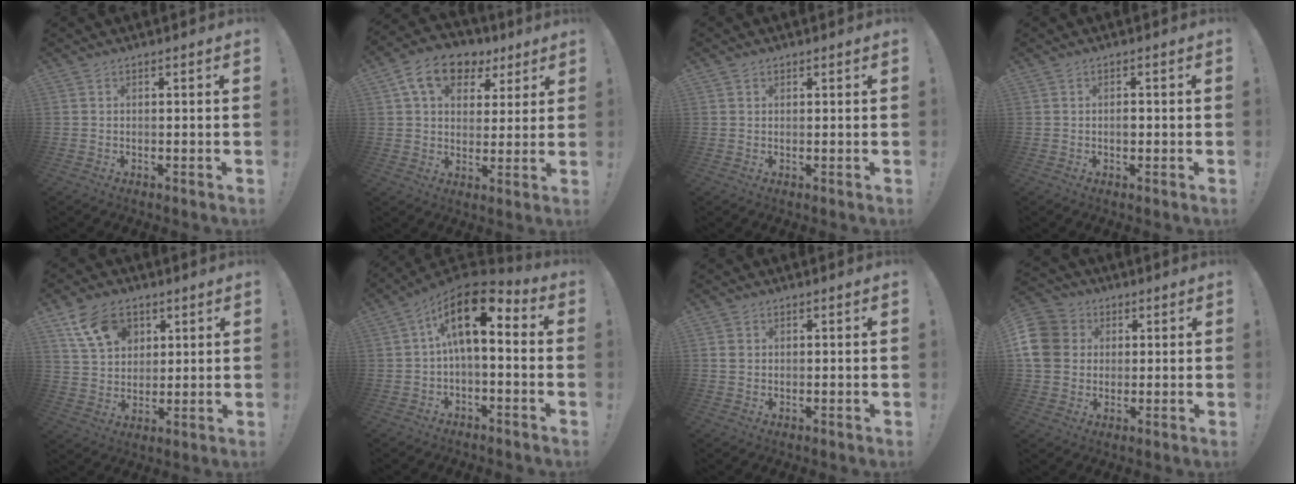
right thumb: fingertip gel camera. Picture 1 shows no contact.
{"total": 13.2, "force": [6.4, 9.2, 7.1], "torque": [-0.111, -0.023, 0.119]}
{"total": 0.9, "force": [0.6, 0.7, 0.1], "torque": [-0.001, 0.000, 0.011]}
{"total": 1.6, "force": [-0.5, 1.0, 1.2], "torque": [-0.013, 0.002, -0.010]}
{"total": 13.0, "force": [6.4, 9.4, 6.3], "torque": [-0.104, -0.020, 0.128]}
{"total": 13.3, "force": [3.4, 5.5, 11.6], "torque": [-0.198, -0.015, 0.056]}
{"total": 2.0, "force": [0.6, 1.7, 0.9], "torque": [-0.009, 0.001, 0.011]}
{"total": 12.0, "force": [2.1, 10.5, 5.4], "torque": [-0.094, 0.002, 0.044]}